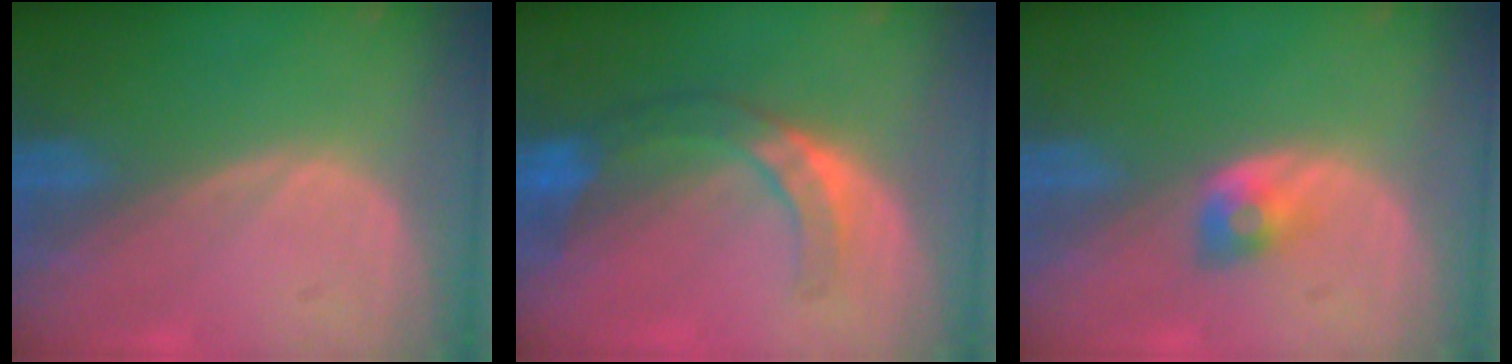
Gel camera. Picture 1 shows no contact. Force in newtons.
{"total": 7.3, "press": 6.3, "slide": 3.6}
{"total": 2.6, "press": 2.4, "slide": 1.0}